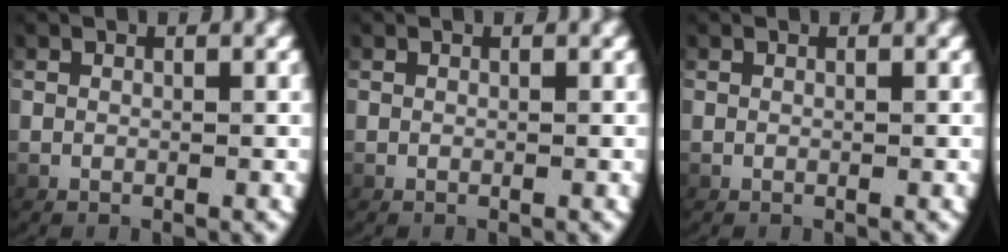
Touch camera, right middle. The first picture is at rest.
{"total": 0.0}
{"total": 0.0}